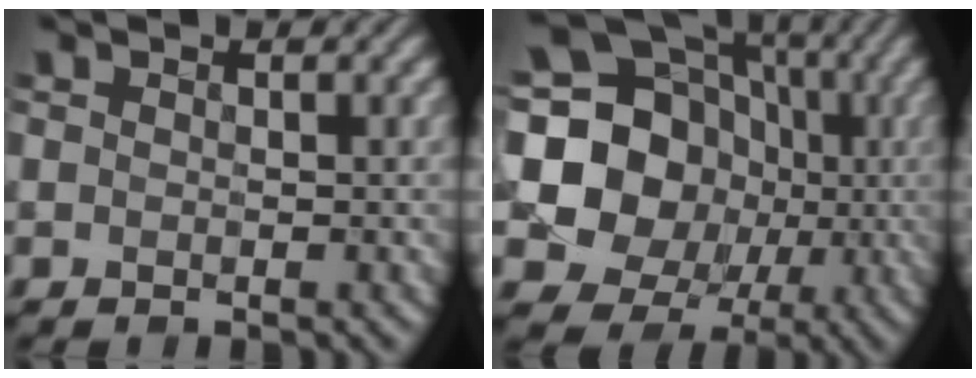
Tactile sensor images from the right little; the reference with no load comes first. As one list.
[{"total": 16.1, "force": [0.8, 14.2, 7.4], "torque": [-0.151, 0.011, -0.019]}]